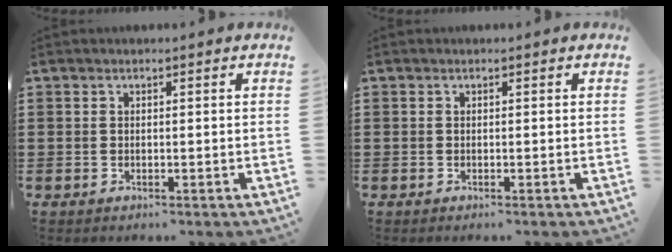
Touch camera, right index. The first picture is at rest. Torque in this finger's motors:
{"motor_torque": [0.21, -0.26, 0.05, 0.00]}